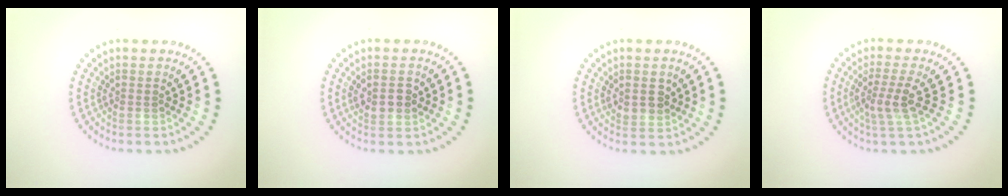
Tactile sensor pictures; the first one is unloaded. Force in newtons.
{"total": 2.1, "press": 2.0, "slide": 0.7}
{"total": 2.0, "press": 1.9, "slide": 0.5}
{"total": 2.6, "press": 2.0, "slide": 1.7}